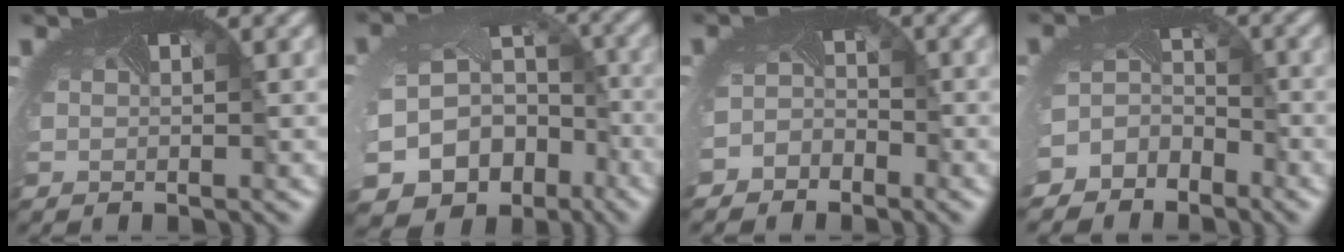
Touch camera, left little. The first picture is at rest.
{"total": 16.5, "force": [-7.7, 13.0, 6.5], "torque": [-0.143, -0.076, -0.098]}
{"total": 2.4, "force": [-2.0, 1.1, -0.7], "torque": [0.003, -0.009, -0.042]}
{"total": 4.2, "force": [-3.3, 2.5, -0.4], "torque": [0.003, -0.004, -0.054]}